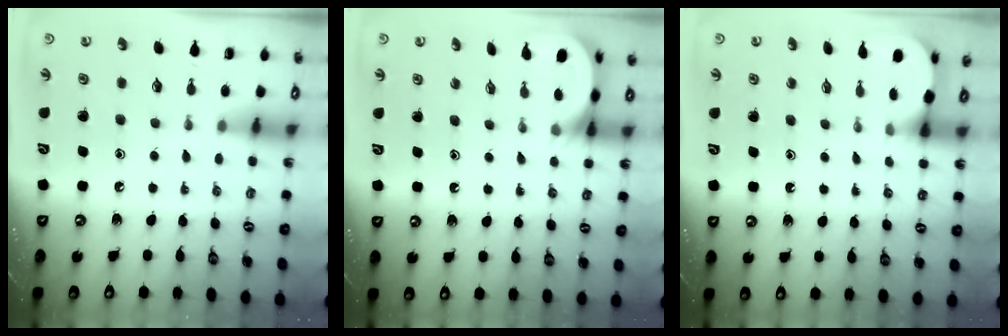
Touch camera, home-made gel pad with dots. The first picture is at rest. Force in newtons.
{"total": 3.8, "press": 3.8, "slide": 0.4}
{"total": 2.6, "press": 2.6, "slide": 0.2}